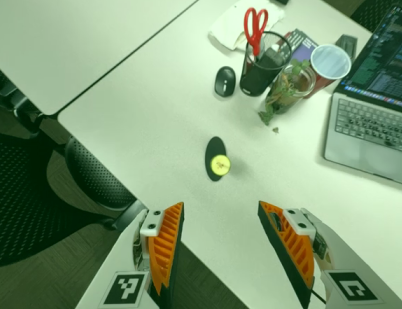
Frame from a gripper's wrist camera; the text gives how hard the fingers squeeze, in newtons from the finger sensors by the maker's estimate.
{"total": 0.0}